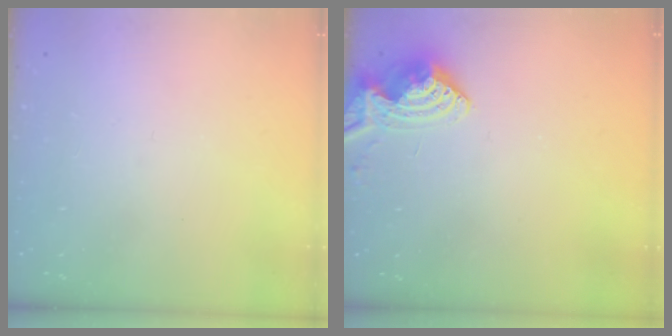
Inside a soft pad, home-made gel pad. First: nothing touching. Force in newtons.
{"total": 9.1, "press": 9.1, "slide": 0.5}